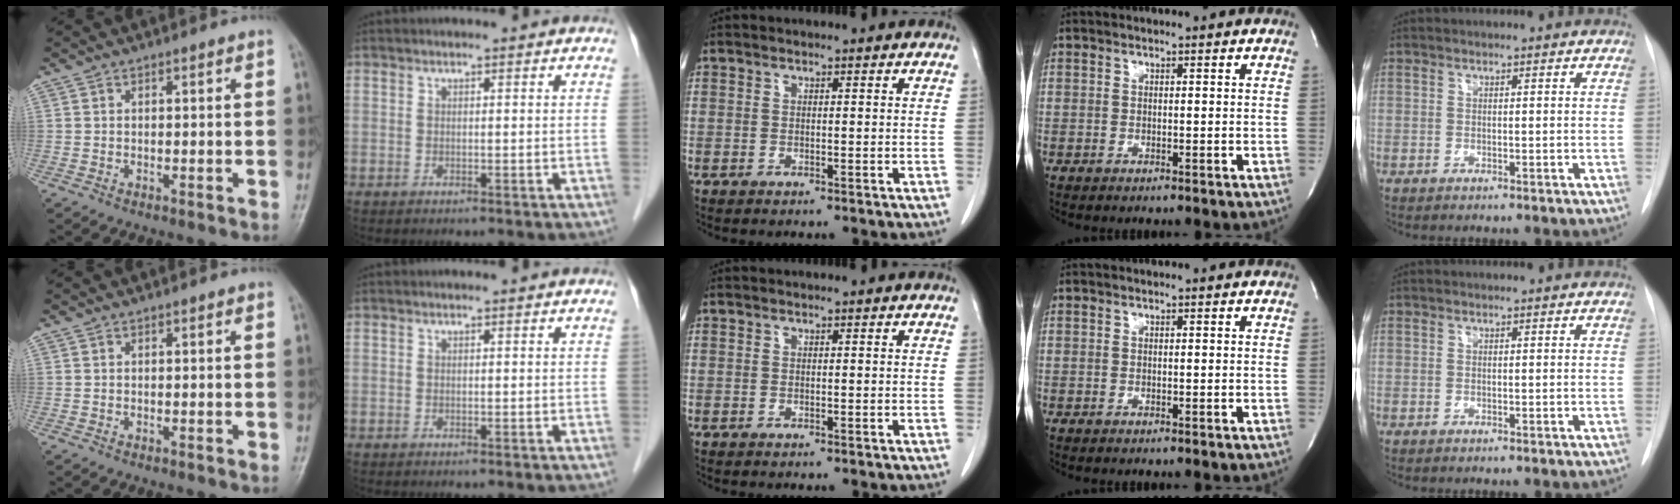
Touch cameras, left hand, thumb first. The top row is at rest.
{}